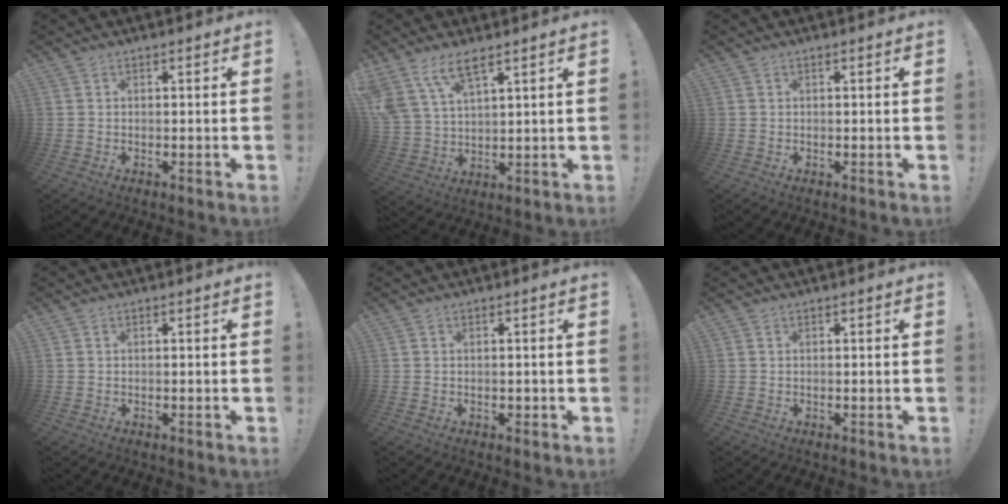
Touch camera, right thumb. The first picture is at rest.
{"total": 9.4, "force": [6.6, 3.6, 5.6], "torque": [-0.120, -0.030, 0.129]}
{"total": 0.0}
{"total": 0.0}
{"total": 0.8, "force": [-0.2, 0.6, 0.4], "torque": [-0.006, 0.003, -0.003]}
{"total": 0.0}